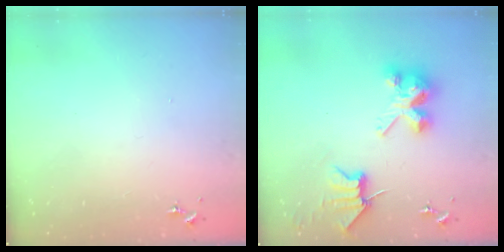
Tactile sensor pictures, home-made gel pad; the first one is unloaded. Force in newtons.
{"total": 7.8, "press": 7.8, "slide": 0.6}